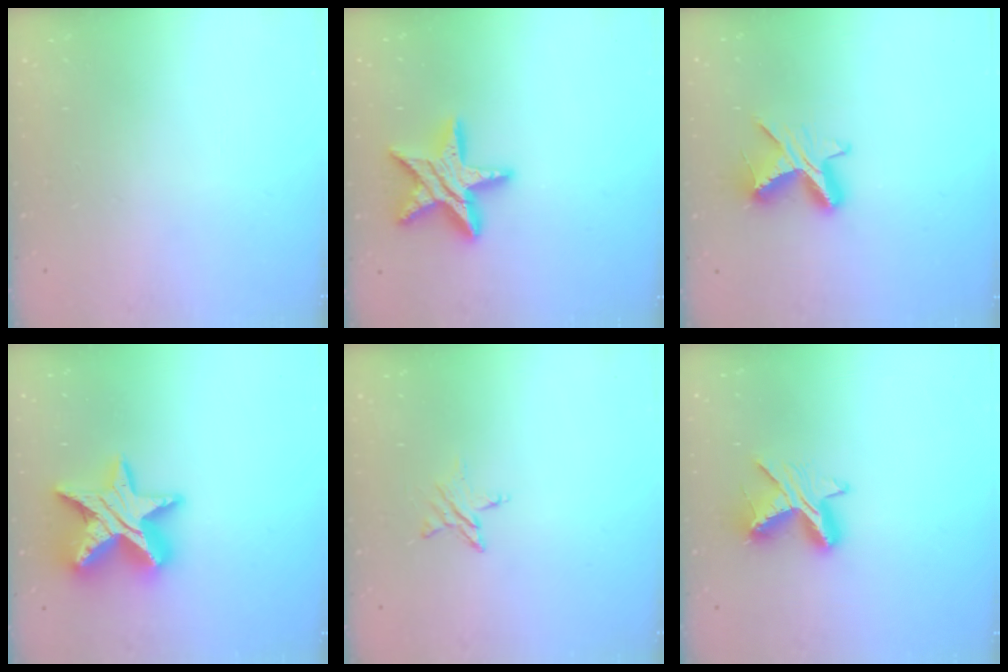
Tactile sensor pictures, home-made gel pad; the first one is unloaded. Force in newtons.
{"total": 15.3, "press": 15.2, "slide": 1.0}
{"total": 9.4, "press": 9.4, "slide": 0.3}
{"total": 18.2, "press": 18.2, "slide": 1.2}
{"total": 4.5, "press": 4.5, "slide": 0.5}
{"total": 10.0, "press": 10.0, "slide": 0.2}